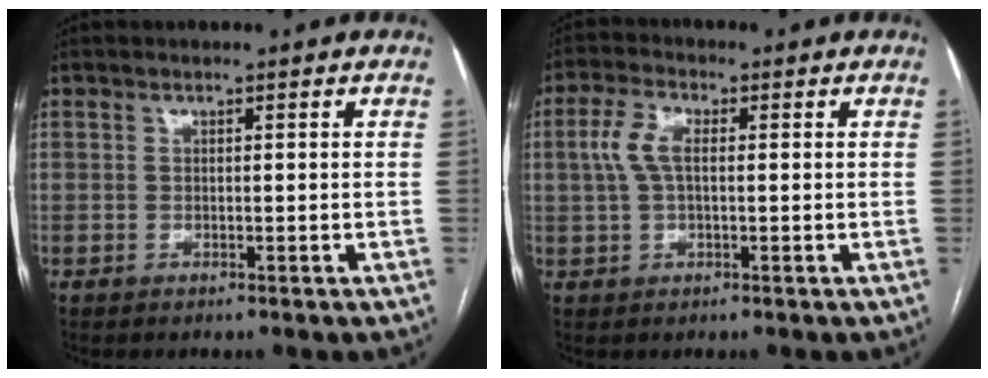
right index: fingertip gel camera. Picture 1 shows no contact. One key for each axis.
{"total": 5.0, "fx": 0.7, "fy": 2.2, "fz": 4.4, "tx": -0.111, "ty": 0.018, "tz": 0.014}